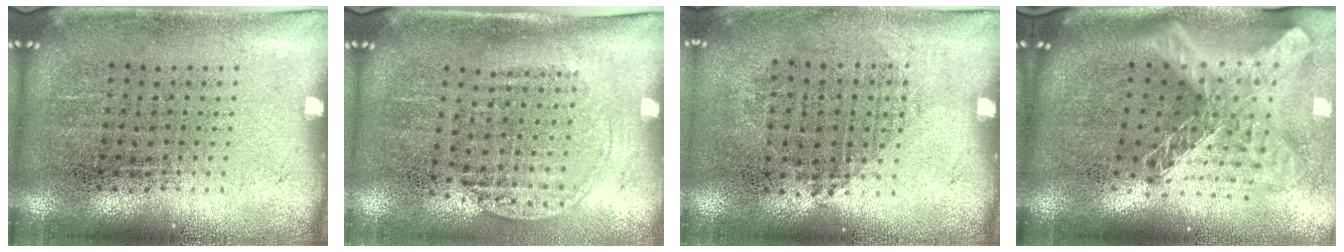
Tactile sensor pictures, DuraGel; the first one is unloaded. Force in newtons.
{"total": 1.4, "press": 1.2, "slide": 0.7}
{"total": 0.9, "press": 0.8, "slide": 0.4}
{"total": 2.9, "press": 2.0, "slide": 2.1}